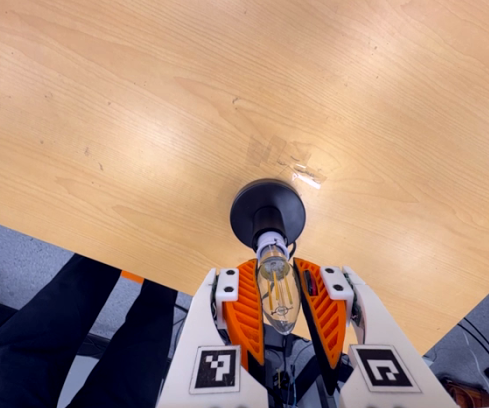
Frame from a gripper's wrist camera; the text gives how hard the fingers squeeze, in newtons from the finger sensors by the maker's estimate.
{"total": 13.4, "left": 13.2, "right": 13.5}